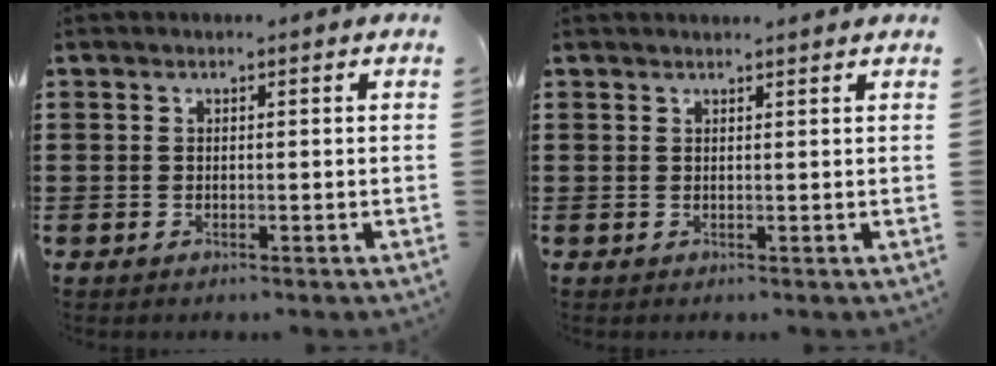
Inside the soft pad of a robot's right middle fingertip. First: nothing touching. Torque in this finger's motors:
{"motor_torque": [0.08, -0.05, 0.06, 0.04]}